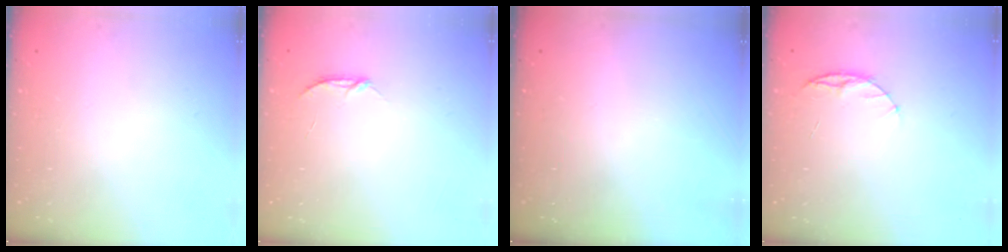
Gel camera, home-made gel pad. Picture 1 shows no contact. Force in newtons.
{"total": 3.1, "press": 3.0, "slide": 0.4}
{"total": 0.0}
{"total": 5.2, "press": 5.1, "slide": 0.6}